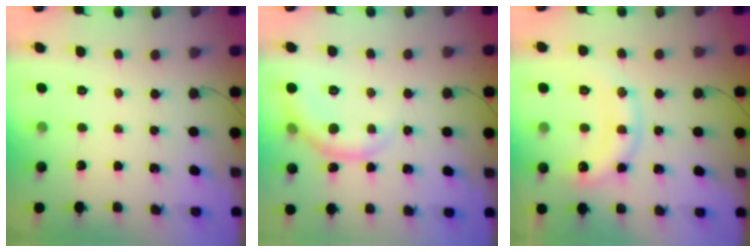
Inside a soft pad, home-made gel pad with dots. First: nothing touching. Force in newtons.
{"total": 6.7, "press": 6.7, "slide": 0.9}
{"total": 13.0, "press": 12.9, "slide": 0.7}